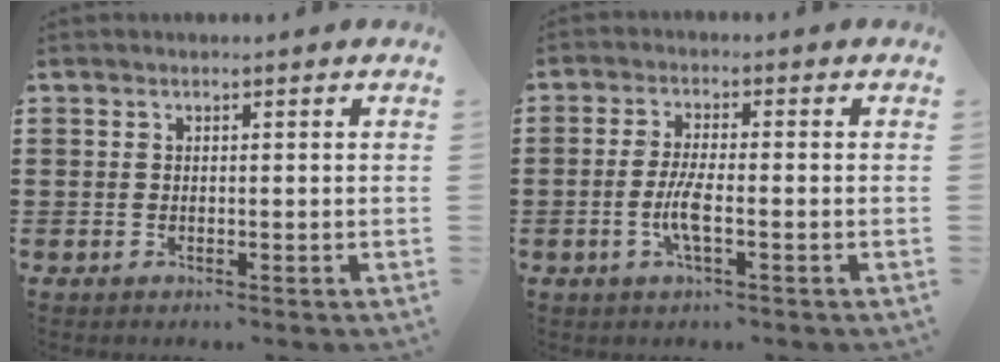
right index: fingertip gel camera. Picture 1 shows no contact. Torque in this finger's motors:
{"motor_torque": [2.14, 0.00, 0.43, 0.06]}